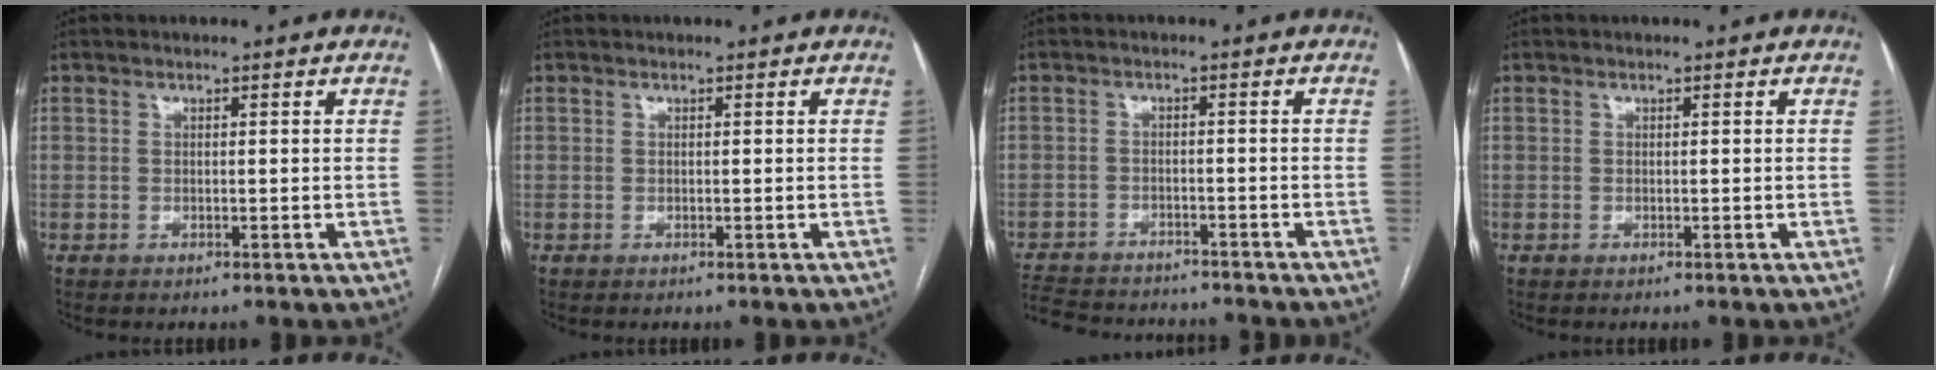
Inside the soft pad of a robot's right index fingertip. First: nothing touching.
{"total": 0.0}
{"total": 14.3, "force": [-13.0, 3.6, 4.8], "torque": [-0.125, -0.008, -0.184]}
{"total": 0.0}